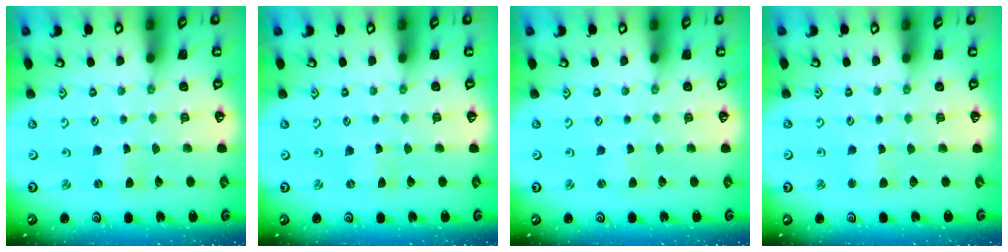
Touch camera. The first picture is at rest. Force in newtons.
{"total": 0.0}
{"total": 1.2, "press": 1.2, "slide": 0.3}
{"total": 2.7, "press": 2.7, "slide": 0.3}